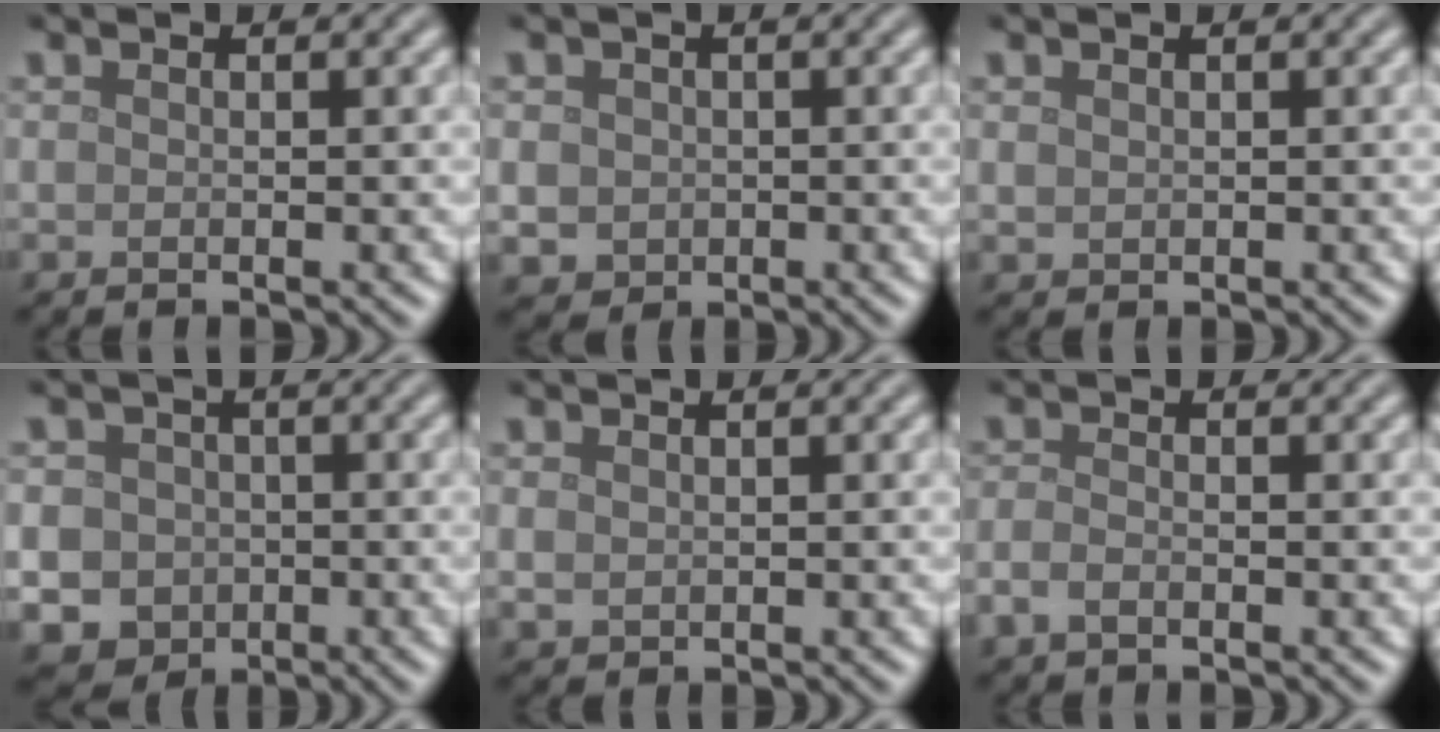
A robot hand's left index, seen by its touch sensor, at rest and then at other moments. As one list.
[{"total": 2.2, "force": [0.0, 2.0, 0.7], "torque": [-0.014, -0.005, 0.001]}, {"total": 0.6, "force": [0.3, 0.5, 0.2], "torque": [-0.005, -0.002, 0.010]}, {"total": 9.5, "force": [-1.8, 8.9, 2.5], "torque": [-0.058, -0.007, -0.061]}, {"total": 1.0, "force": [0.3, 0.8, 0.5], "torque": [-0.011, -0.003, 0.010]}, {"total": 1.6, "force": [-0.9, 0.9, 1.1], "torque": [-0.024, -0.001, -0.021]}]